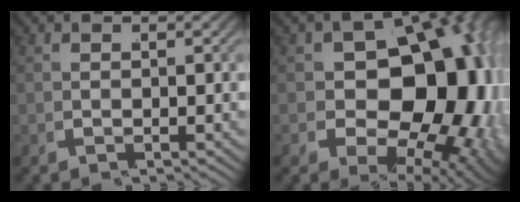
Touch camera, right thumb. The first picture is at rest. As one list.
[{"total": 20.3, "force": [-0.6, 13.6, 15.1], "torque": [-0.244, -0.068, 0.022]}]